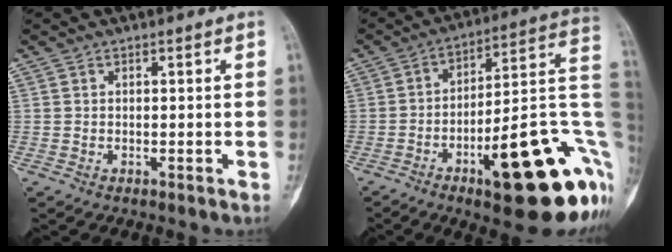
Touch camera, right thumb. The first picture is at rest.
{"total": 27.3, "force": [-8.5, 7.8, 24.7], "torque": [-0.262, 0.035, -0.110]}